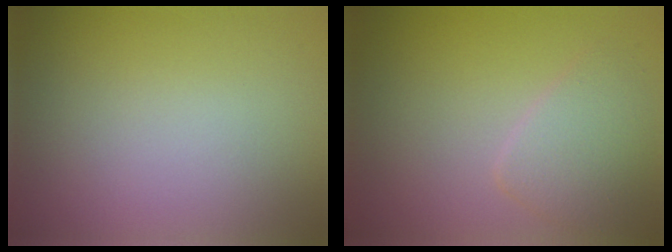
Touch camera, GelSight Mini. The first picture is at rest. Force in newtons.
{"total": 2.9, "press": 2.9, "slide": 0.1}